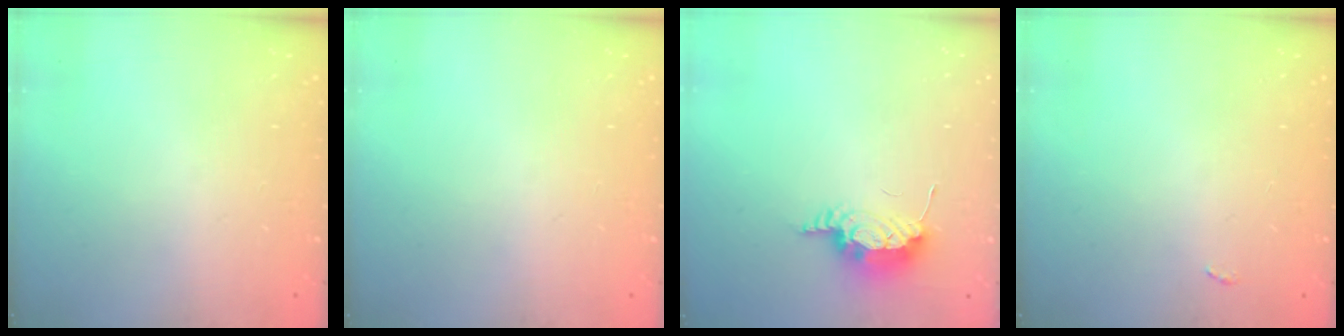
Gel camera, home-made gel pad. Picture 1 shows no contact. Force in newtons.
{"total": 0.0}
{"total": 7.9, "press": 7.8, "slide": 1.0}
{"total": 2.0, "press": 2.0, "slide": 0.3}